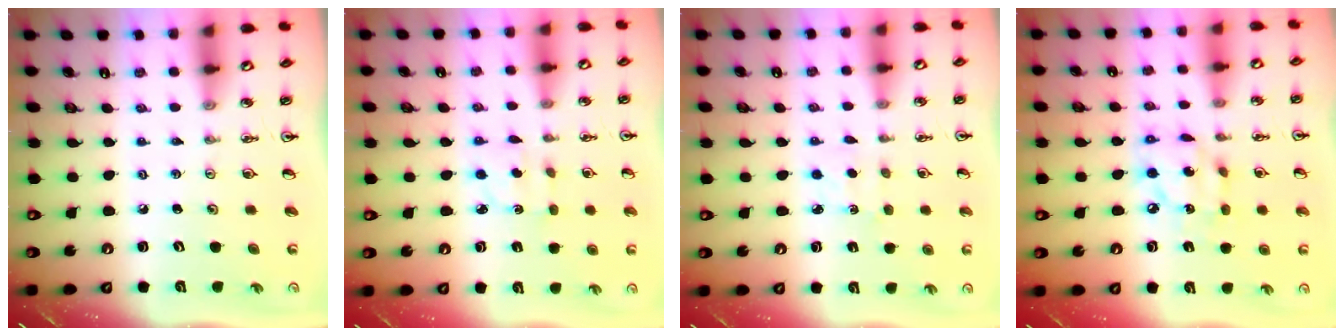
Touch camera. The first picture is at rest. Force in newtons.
{"total": 2.6, "press": 2.5, "slide": 0.7}
{"total": 2.7, "press": 2.6, "slide": 0.3}
{"total": 11.8, "press": 11.7, "slide": 1.2}